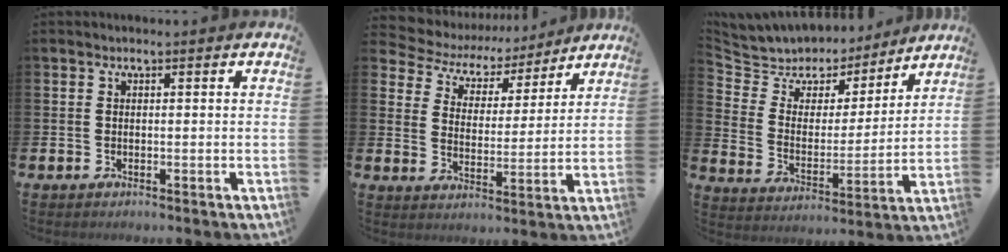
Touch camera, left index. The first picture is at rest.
{"total": 6.2, "force": [5.3, 3.2, 0.5], "torque": [-0.046, -0.041, 0.089]}
{"total": 7.2, "force": [6.4, 3.2, 0.2], "torque": [-0.058, -0.051, 0.114]}